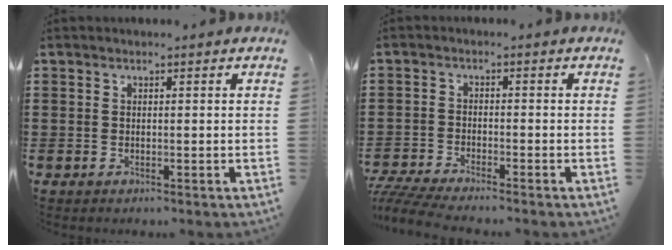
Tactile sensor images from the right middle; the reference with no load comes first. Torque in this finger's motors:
{"motor_torque": [0.81, -0.30, 0.31, 0.11]}